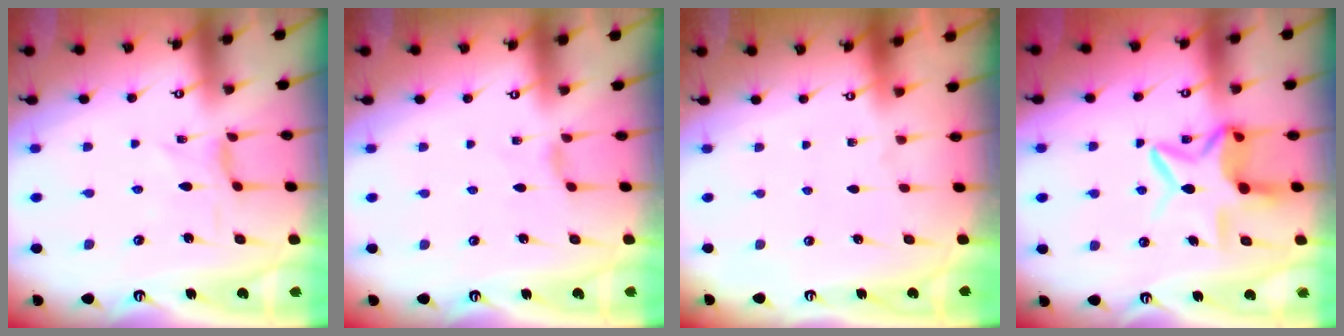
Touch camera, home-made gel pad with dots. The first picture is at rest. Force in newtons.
{"total": 0.6, "press": 0.6, "slide": 0.2}
{"total": 0.0}
{"total": 11.0, "press": 11.0, "slide": 1.0}